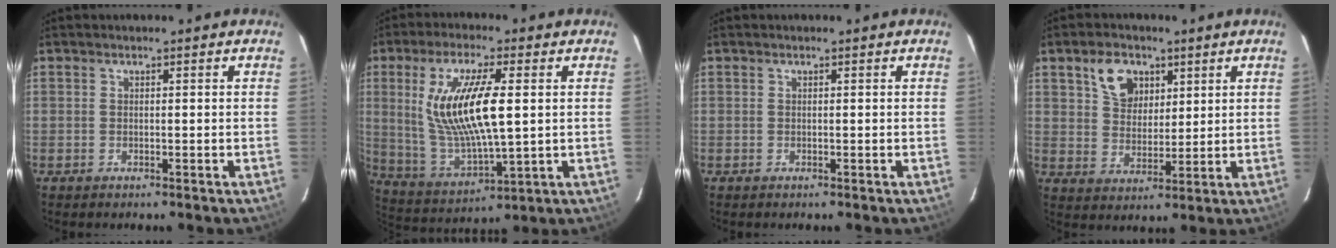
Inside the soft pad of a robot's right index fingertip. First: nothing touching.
{"total": 16.1, "force": [2.7, 4.7, 15.2], "torque": [-0.297, -0.007, 0.066]}
{"total": 0.0}
{"total": 7.9, "force": [4.0, 5.6, 3.9], "torque": [-0.070, 0.017, 0.077]}